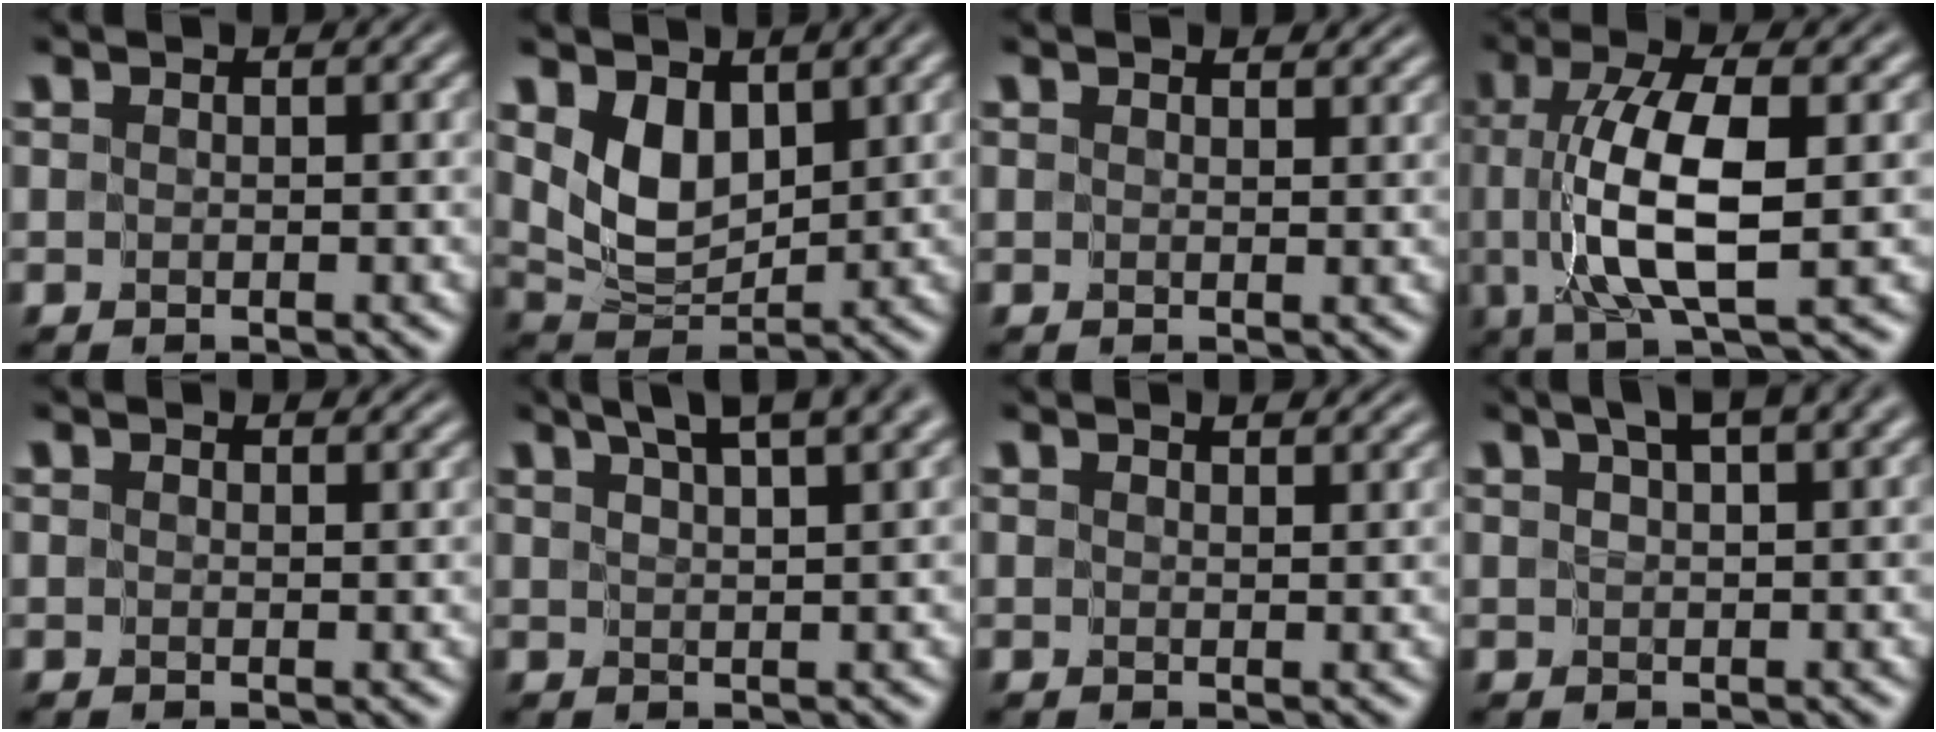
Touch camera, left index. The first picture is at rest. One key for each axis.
{"total": 3.8, "fx": 1.3, "fy": 2.4, "fz": 2.6, "tx": -0.060, "ty": -0.013, "tz": 0.032}
{"total": 2.0, "fx": 1.6, "fy": 0.7, "fz": 0.9, "tx": -0.011, "ty": 0.003, "tz": 0.020}
{"total": 8.1, "fx": -0.4, "fy": 2.1, "fz": 7.8, "tx": -0.144, "ty": 0.003, "tz": -0.004}
{"total": 1.8, "fx": 1.5, "fy": 0.6, "fz": 0.8, "tx": -0.007, "ty": 0.001, "tz": 0.018}
{"total": 6.0, "fx": 4.1, "fy": 1.4, "fz": 4.1, "tx": -0.043, "ty": 0.028, "tz": 0.045}
{"total": 2.3, "fx": 1.9, "fy": 0.6, "fz": 1.1, "tx": -0.005, "ty": 0.005, "tz": 0.015}
{"total": 3.6, "fx": 2.2, "fy": 0.6, "fz": 2.7, "tx": -0.033, "ty": 0.011, "tz": 0.034}